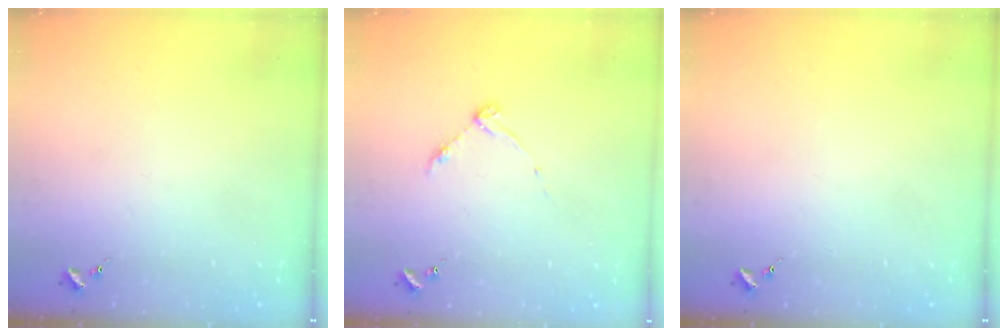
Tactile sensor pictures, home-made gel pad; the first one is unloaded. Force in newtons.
{"total": 3.3, "press": 3.3, "slide": 0.5}
{"total": 0.0}